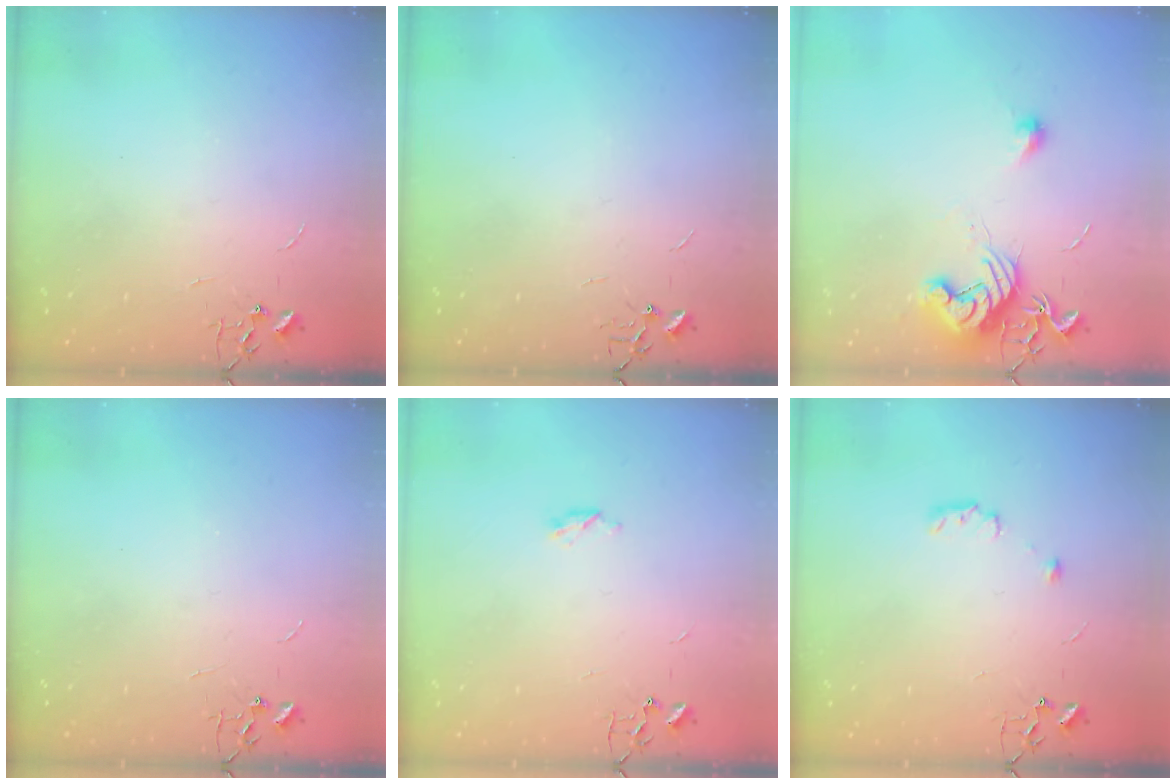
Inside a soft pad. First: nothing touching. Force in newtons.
{"total": 0.0}
{"total": 12.4, "press": 12.3, "slide": 1.0}
{"total": 0.0}
{"total": 3.2, "press": 3.2, "slide": 0.5}
{"total": 6.1, "press": 5.9, "slide": 1.6}